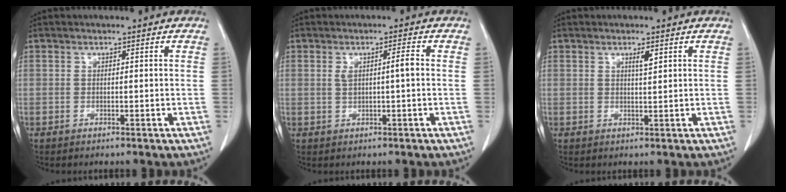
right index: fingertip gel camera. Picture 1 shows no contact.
{"total": 2.8, "force": [0.2, 0.3, 2.8], "torque": [-0.052, 0.008, 0.008]}
{"total": 1.5, "force": [0.8, 0.1, 1.3], "torque": [-0.024, -0.004, 0.013]}